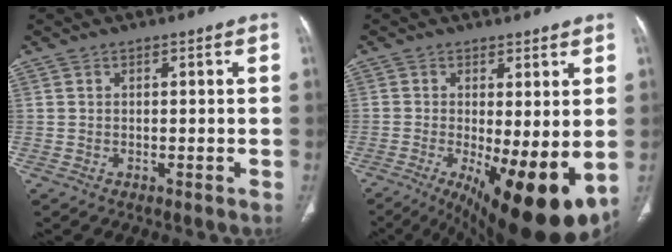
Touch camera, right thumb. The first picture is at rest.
{"total": 16.2, "force": [-3.6, 5.4, 14.8], "torque": [-0.198, -0.025, -0.033]}